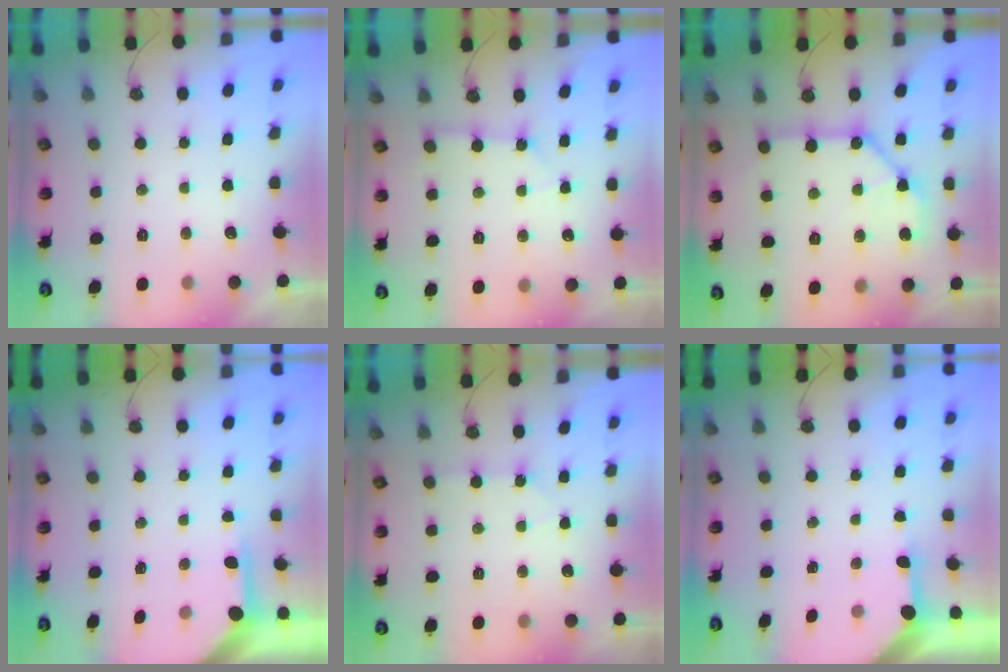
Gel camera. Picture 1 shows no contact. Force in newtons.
{"total": 2.2, "press": 2.2, "slide": 0.3}
{"total": 12.3, "press": 12.2, "slide": 0.9}
{"total": 3.9, "press": 3.9, "slide": 0.3}
{"total": 2.5, "press": 2.5, "slide": 0.5}
{"total": 3.4, "press": 3.4, "slide": 0.3}